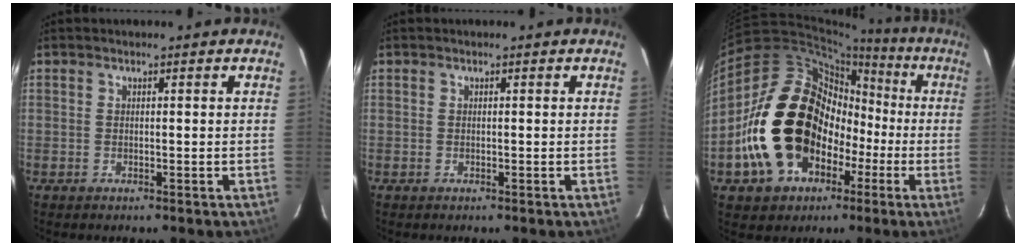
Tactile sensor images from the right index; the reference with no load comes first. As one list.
[{"total": 0.0}, {"total": 22.6, "force": [-4.0, 18.1, 12.9], "torque": [-0.275, 0.047, -0.037]}]